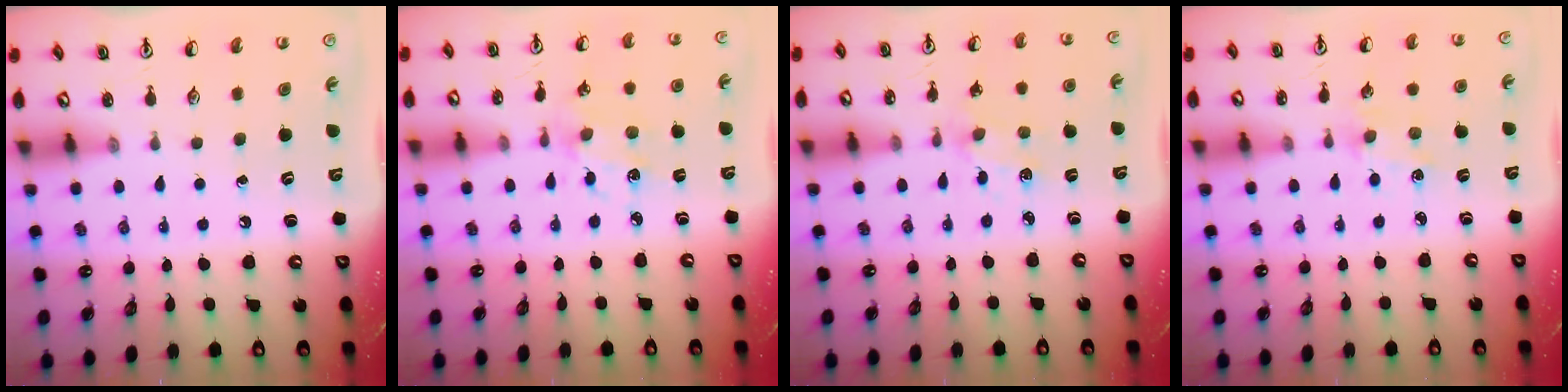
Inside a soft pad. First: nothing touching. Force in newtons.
{"total": 2.9, "press": 2.9, "slide": 0.2}
{"total": 2.1, "press": 2.1, "slide": 0.3}
{"total": 2.9, "press": 2.8, "slide": 0.4}